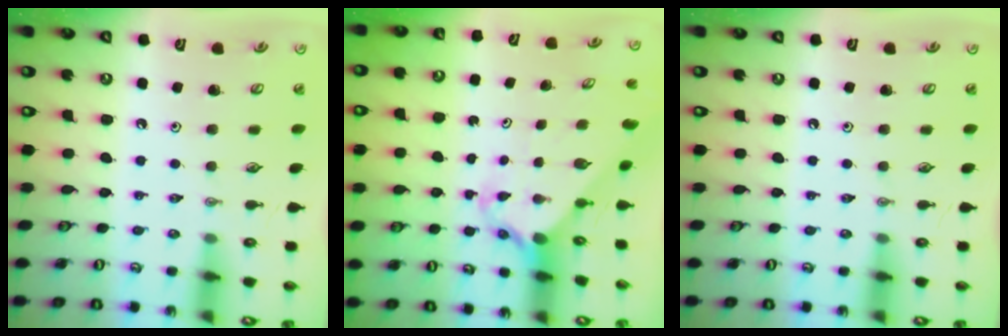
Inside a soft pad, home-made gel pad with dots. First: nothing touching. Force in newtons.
{"total": 2.5, "press": 2.5, "slide": 0.2}
{"total": 0.0}